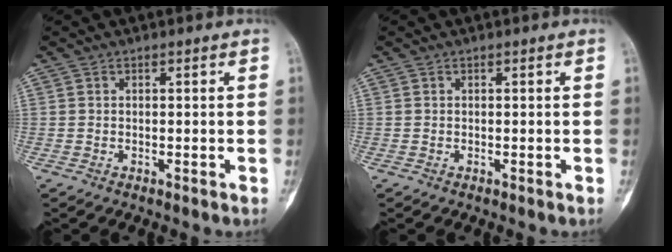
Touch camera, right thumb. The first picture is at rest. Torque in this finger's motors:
{"motor_torque": [0.01, 0.00, -0.10, 0.10, -0.03]}